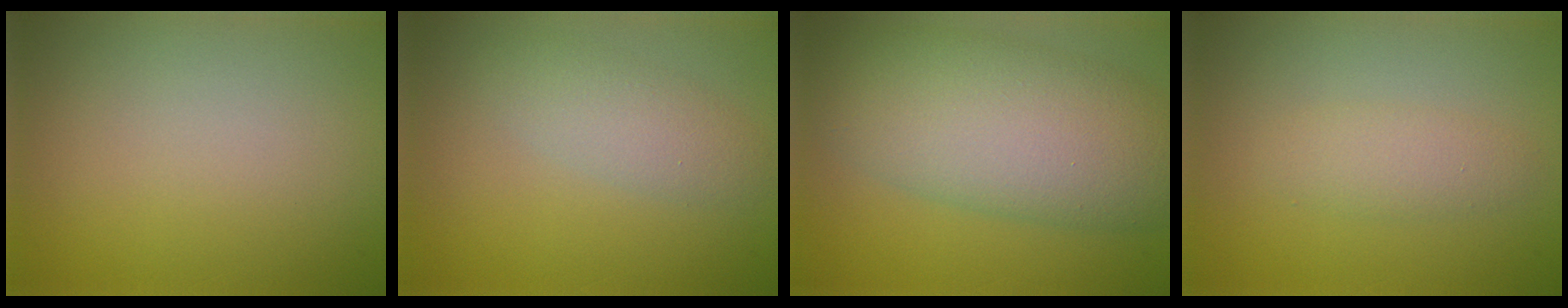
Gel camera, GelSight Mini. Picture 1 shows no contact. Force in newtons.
{"total": 2.8, "press": 2.8, "slide": 0.1}
{"total": 9.7, "press": 9.7, "slide": 0.5}
{"total": 2.0, "press": 2.0, "slide": 0.0}